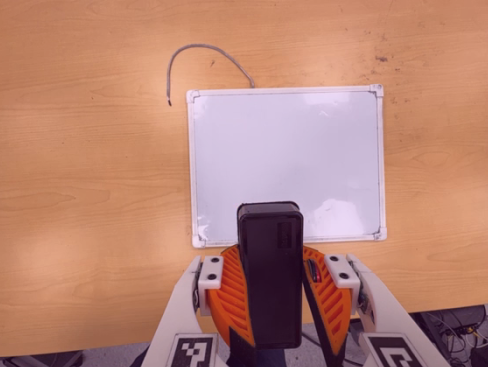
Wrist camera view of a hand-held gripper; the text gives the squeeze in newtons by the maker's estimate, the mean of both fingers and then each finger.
{"total": 10.8, "left": 10.7, "right": 10.9}